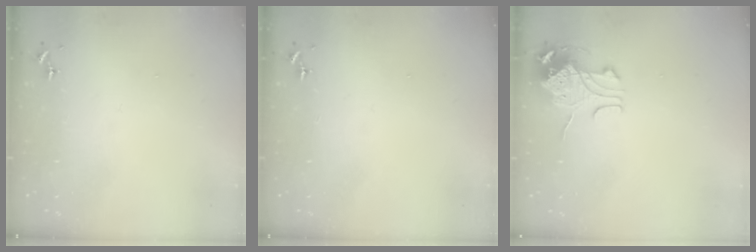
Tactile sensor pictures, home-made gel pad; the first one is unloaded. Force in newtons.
{"total": 0.0}
{"total": 10.6, "press": 10.6, "slide": 0.9}